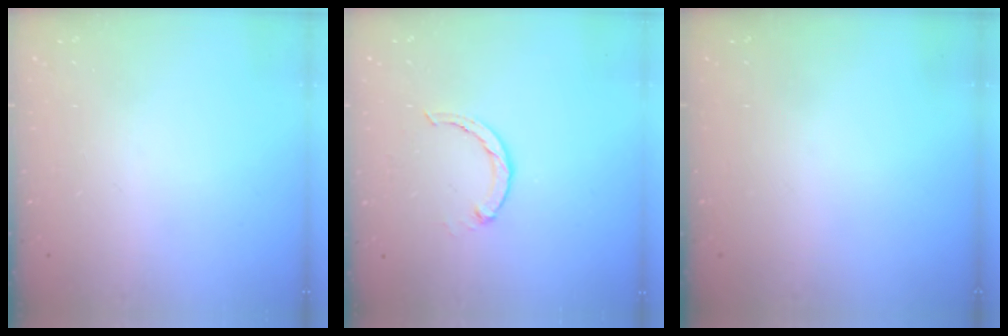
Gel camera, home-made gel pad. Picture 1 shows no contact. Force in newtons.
{"total": 3.0, "press": 3.0, "slide": 0.4}
{"total": 0.0}